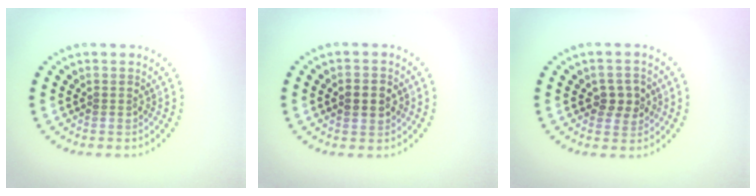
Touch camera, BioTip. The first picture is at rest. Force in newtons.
{"total": 2.3, "press": 2.3, "slide": 0.2}
{"total": 2.3, "press": 2.3, "slide": 0.5}